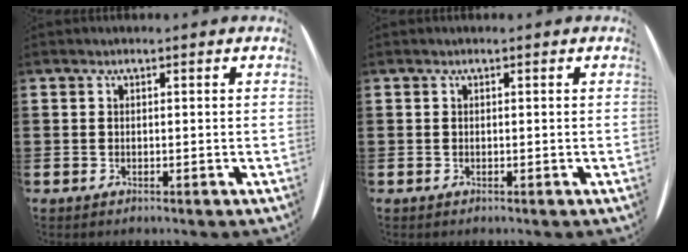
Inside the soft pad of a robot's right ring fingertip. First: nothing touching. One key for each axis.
{"total": 0.0}